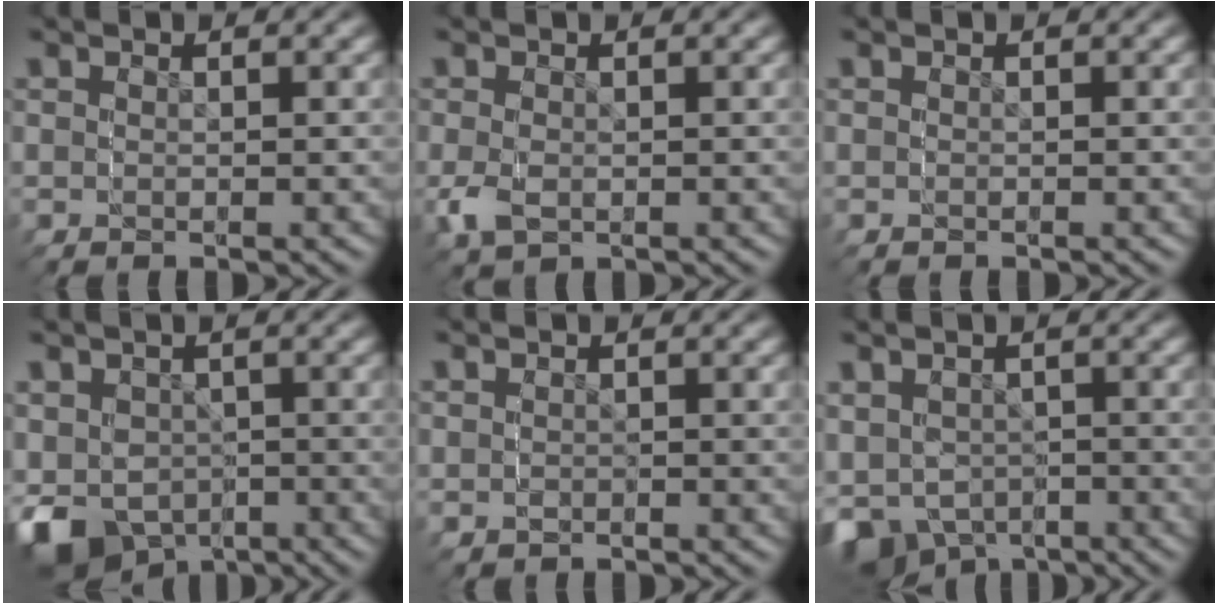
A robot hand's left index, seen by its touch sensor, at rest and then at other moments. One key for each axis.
{"total": 2.1, "fx": -0.6, "fy": 1.8, "fz": 1.0, "tx": -0.029, "ty": -0.009, "tz": -0.002}
{"total": 0.0}
{"total": 10.0, "fx": -3.8, "fy": 8.7, "fz": 3.1, "tx": -0.097, "ty": -0.070, "tz": -0.037}
{"total": 1.4, "fx": -0.1, "fy": 1.1, "fz": 0.8, "tx": -0.021, "ty": -0.010, "tz": 0.004}
{"total": 7.5, "fx": -2.4, "fy": 6.9, "fz": 1.7, "tx": -0.068, "ty": -0.055, "tz": -0.022}